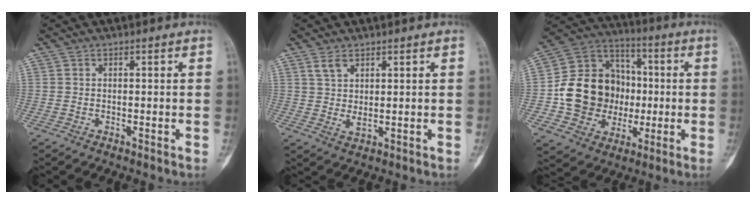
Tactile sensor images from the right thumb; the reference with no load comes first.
{"total": 3.5, "force": [1.8, 1.6, 2.6], "torque": [-0.053, -0.010, 0.042]}
{"total": 18.7, "force": [-1.3, 15.9, 9.6], "torque": [-0.127, 0.036, -0.014]}